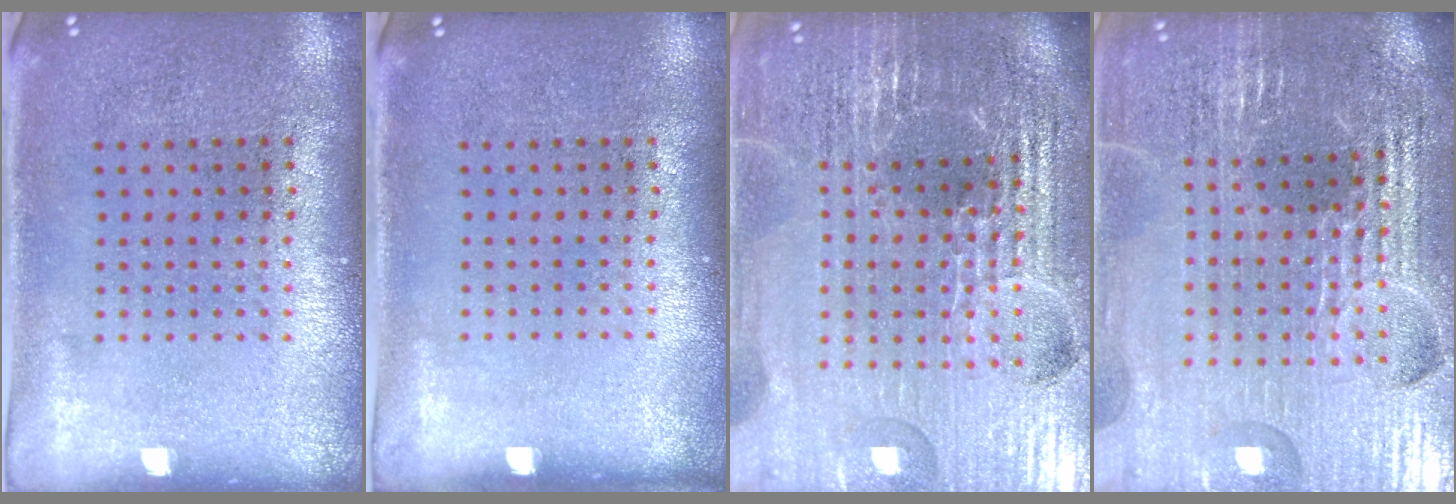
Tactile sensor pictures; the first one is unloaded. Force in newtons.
{"total": 0.0}
{"total": 6.9, "press": 6.0, "slide": 3.5}
{"total": 5.0, "press": 4.7, "slide": 1.7}